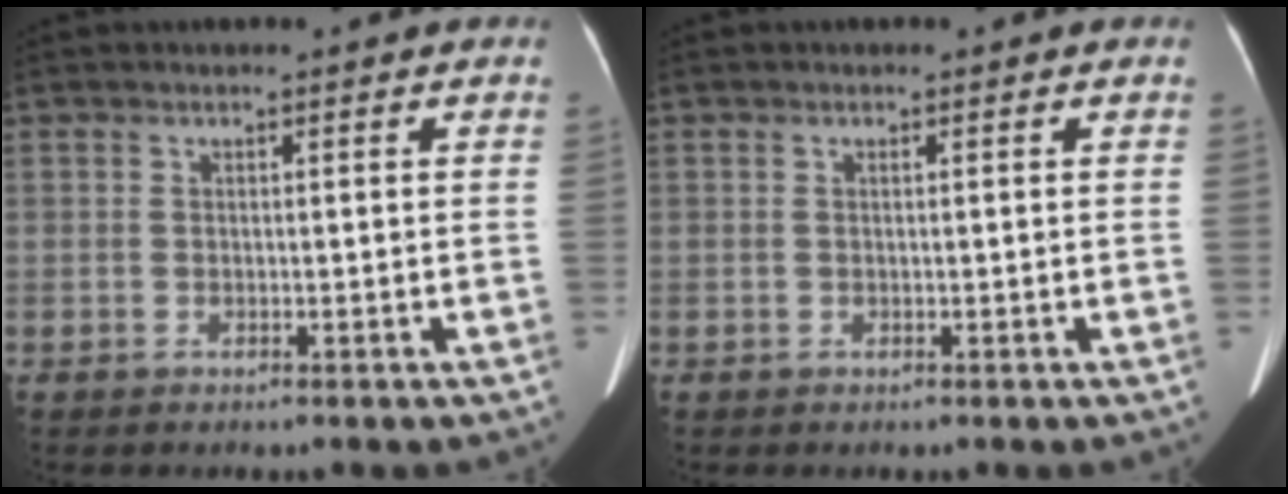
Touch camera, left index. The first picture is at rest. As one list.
[{"total": 0.0}]